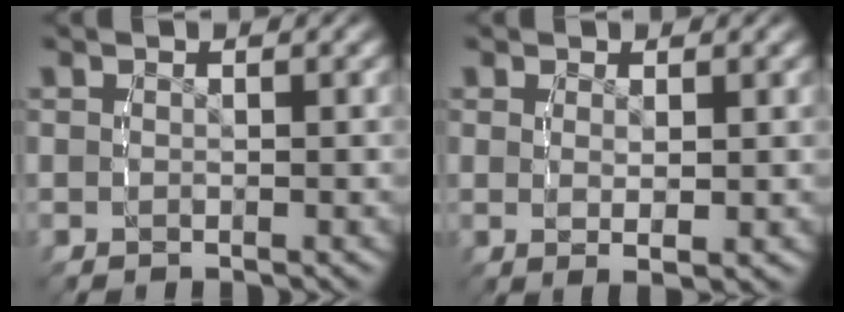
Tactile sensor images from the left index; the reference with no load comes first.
{"total": 1.5, "force": [0.3, -0.3, 1.5], "torque": [-0.024, -0.014, 0.017]}